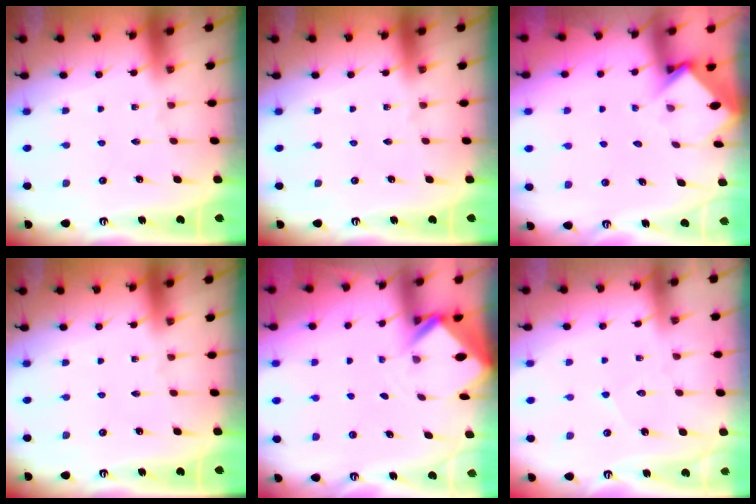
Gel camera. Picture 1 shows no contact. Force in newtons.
{"total": 0.0}
{"total": 3.2, "press": 3.2, "slide": 0.3}
{"total": 0.0}
{"total": 2.7, "press": 2.7, "slide": 0.2}
{"total": 4.4, "press": 4.4, "slide": 0.3}